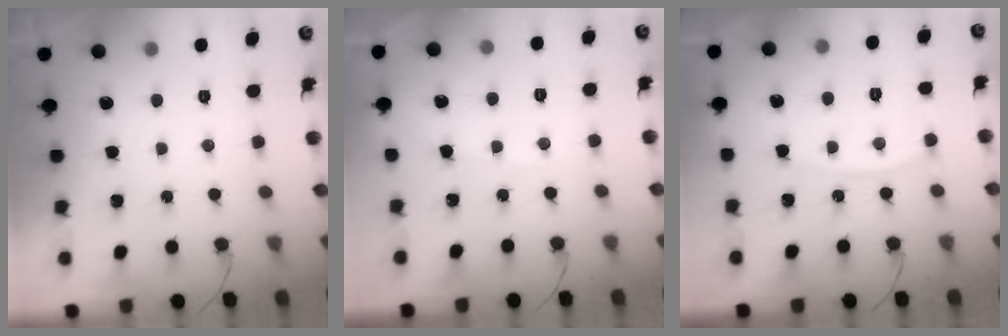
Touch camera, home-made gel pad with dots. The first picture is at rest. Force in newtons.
{"total": 1.8, "press": 1.8, "slide": 0.3}
{"total": 6.1, "press": 6.0, "slide": 0.8}